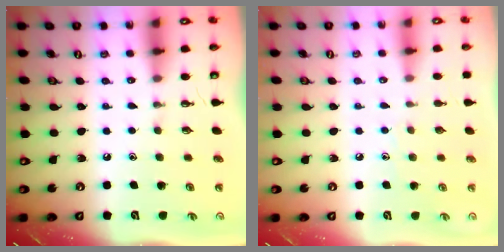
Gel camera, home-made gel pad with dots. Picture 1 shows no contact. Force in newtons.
{"total": 3.8, "press": 3.8, "slide": 0.4}